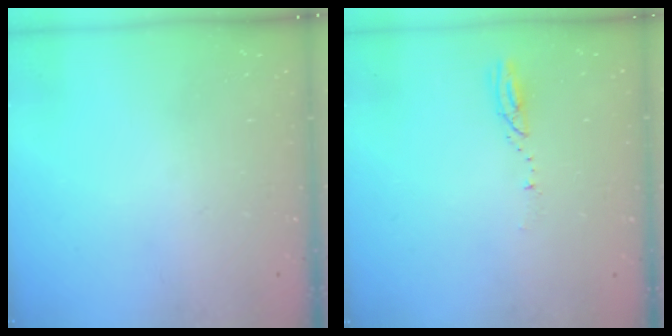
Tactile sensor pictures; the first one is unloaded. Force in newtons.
{"total": 3.7, "press": 3.7, "slide": 0.4}